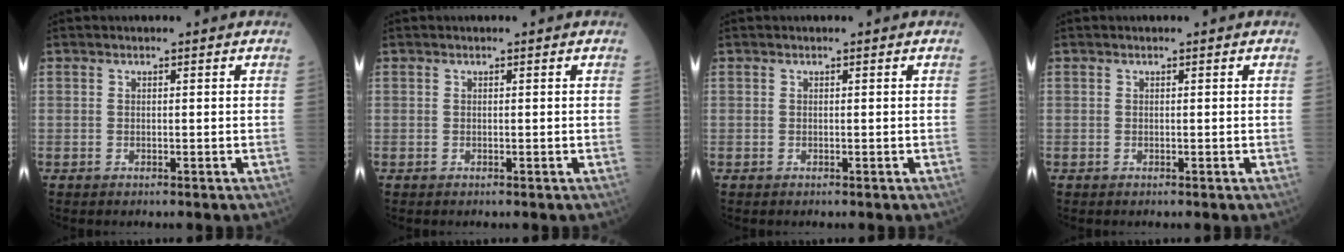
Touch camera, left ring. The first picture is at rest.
{"total": 0.0}
{"total": 0.0}
{"total": 0.0}